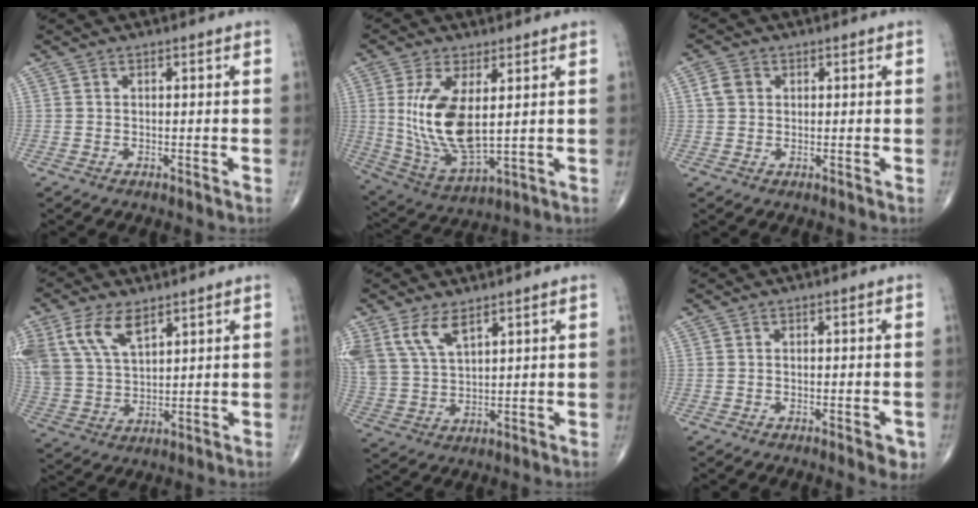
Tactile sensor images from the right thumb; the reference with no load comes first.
{"total": 14.4, "force": [2.3, 6.3, 12.8], "torque": [-0.253, -0.025, 0.062]}
{"total": 3.0, "force": [0.7, 2.5, 1.5], "torque": [-0.025, 0.005, 0.013]}
{"total": 11.7, "force": [6.3, 6.1, 7.8], "torque": [-0.157, -0.011, 0.133]}
{"total": 8.2, "force": [5.1, 3.7, 5.3], "torque": [-0.109, -0.012, 0.113]}
{"total": 3.2, "force": [-1.6, 1.1, 2.6], "torque": [-0.024, 0.000, -0.018]}